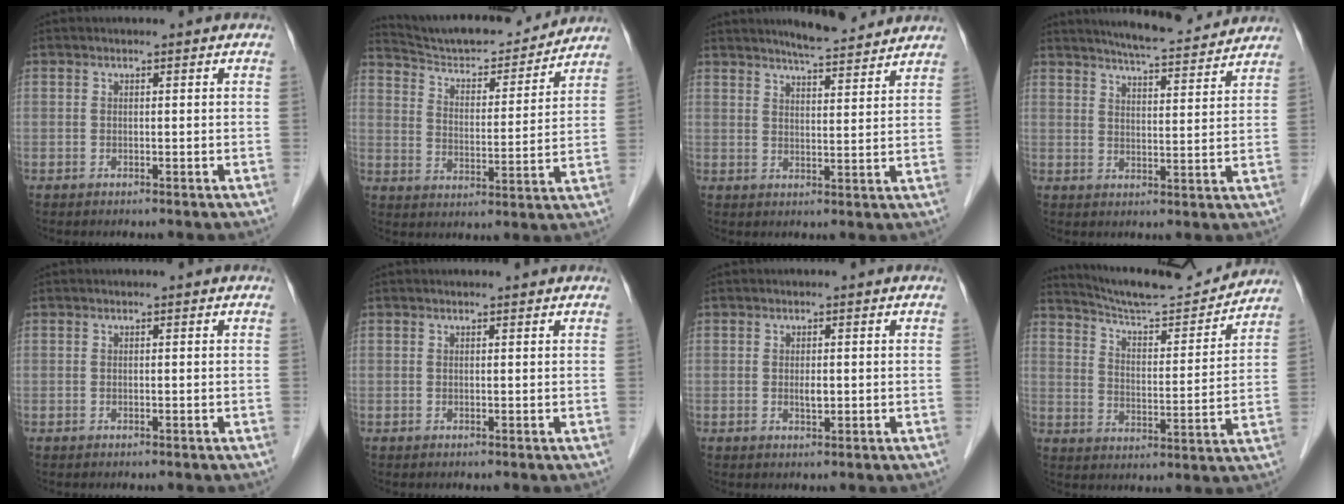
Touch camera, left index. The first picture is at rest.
{"total": 17.0, "force": [16.2, 2.7, 4.6], "torque": [-0.072, -0.003, 0.244]}
{"total": 8.8, "force": [8.0, 0.8, 3.4], "torque": [-0.057, 0.008, 0.112]}
{"total": 12.8, "force": [11.8, 1.4, 4.7], "torque": [-0.072, 0.004, 0.158]}
{"total": 0.0}
{"total": 1.4, "force": [1.3, 0.2, 0.5], "torque": [-0.008, 0.014, 0.019]}
{"total": 1.3, "force": [-0.2, 0.6, 1.1], "torque": [-0.020, -0.005, -0.001]}
{"total": 15.6, "force": [15.0, 1.0, 4.2], "torque": [-0.074, -0.010, 0.226]}